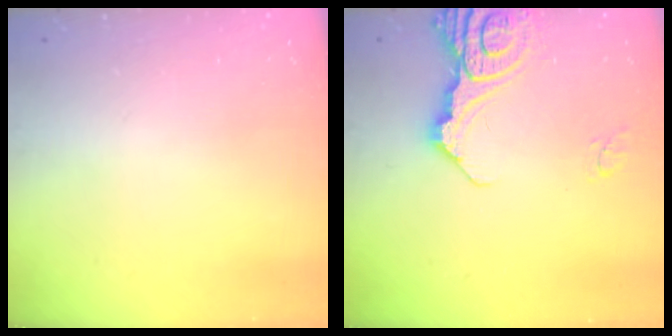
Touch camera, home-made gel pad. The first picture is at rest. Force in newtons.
{"total": 15.8, "press": 15.7, "slide": 1.9}